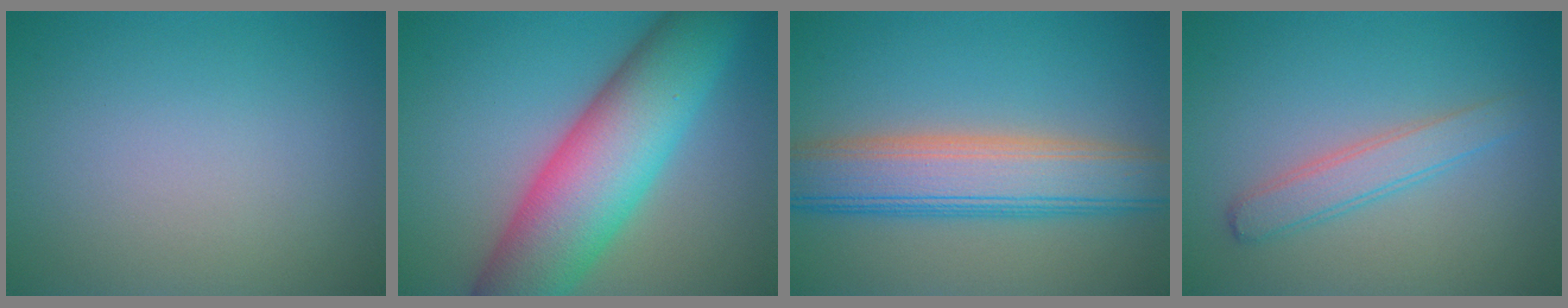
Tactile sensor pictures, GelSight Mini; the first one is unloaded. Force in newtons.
{"total": 11.3, "press": 11.3, "slide": 0.3}
{"total": 7.9, "press": 7.9, "slide": 0.2}
{"total": 2.5, "press": 2.5, "slide": 0.1}